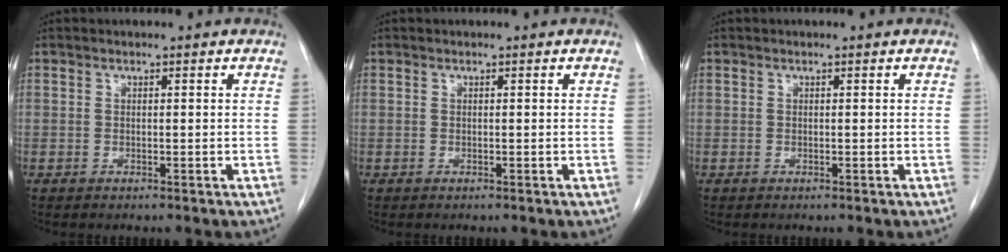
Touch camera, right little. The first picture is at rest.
{"total": 0.0}
{"total": 0.0}